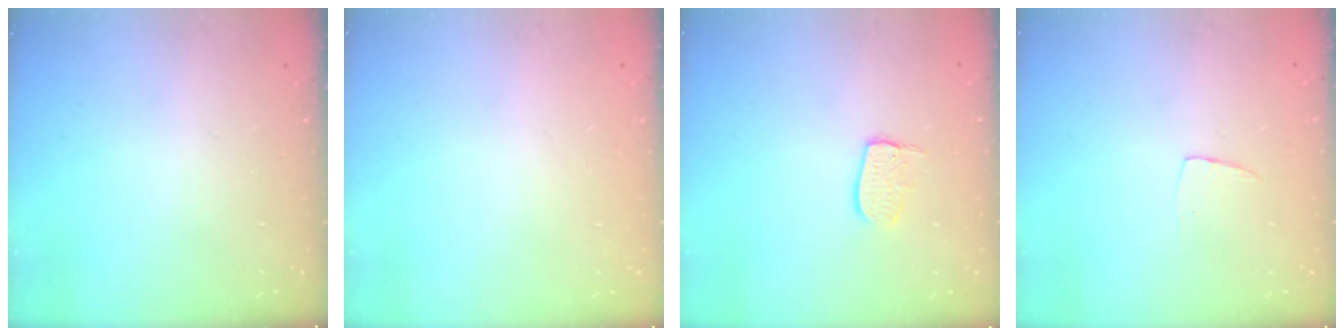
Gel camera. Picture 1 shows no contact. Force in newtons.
{"total": 0.0}
{"total": 7.2, "press": 7.2, "slide": 0.3}
{"total": 3.5, "press": 3.5, "slide": 0.3}